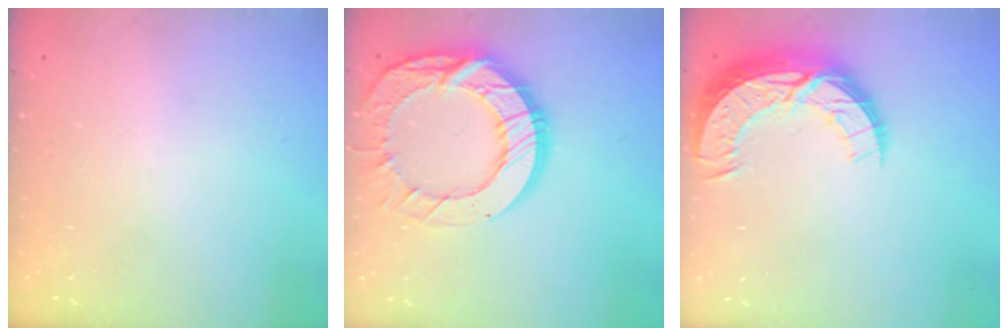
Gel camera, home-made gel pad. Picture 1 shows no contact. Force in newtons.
{"total": 19.8, "press": 19.7, "slide": 1.7}
{"total": 12.6, "press": 12.6, "slide": 0.8}